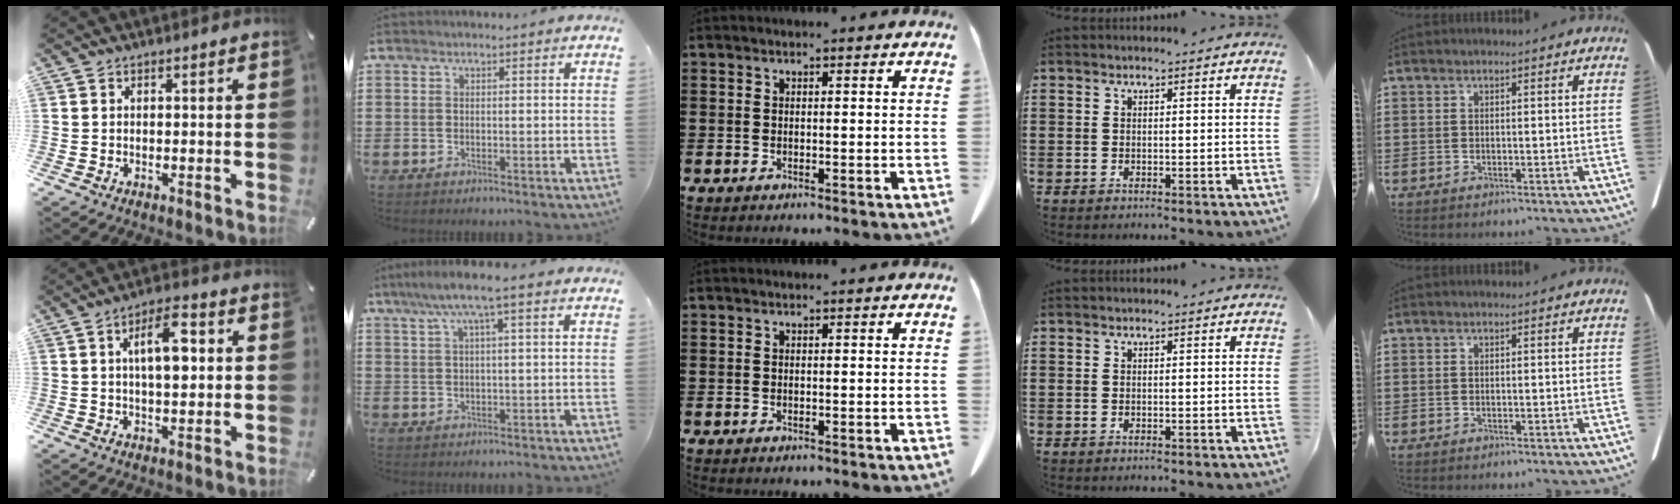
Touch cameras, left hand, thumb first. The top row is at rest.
{"thumb": {"total": 9.7, "force": [2.0, 4.1, 8.5], "torque": [-0.139, -0.003, 0.026]}, "index": {"total": 5.7, "force": [2.6, 0.6, 5.0], "torque": [-0.105, 0.006, 0.041]}}